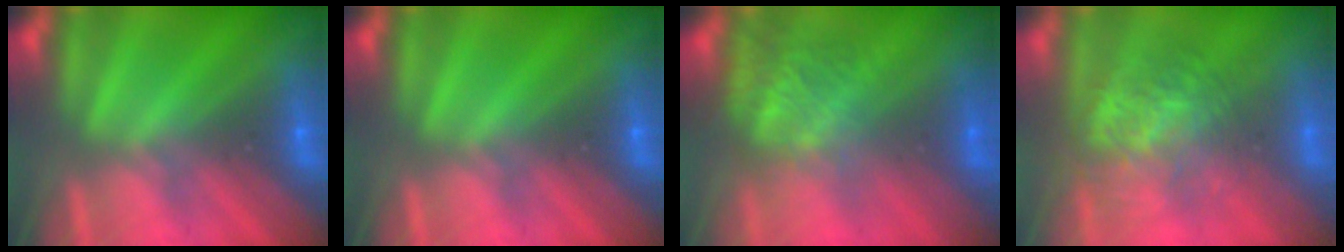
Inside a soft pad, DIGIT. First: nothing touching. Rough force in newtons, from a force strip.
{"total": 0.0}
{"total": 4.5}
{"total": 3.7}